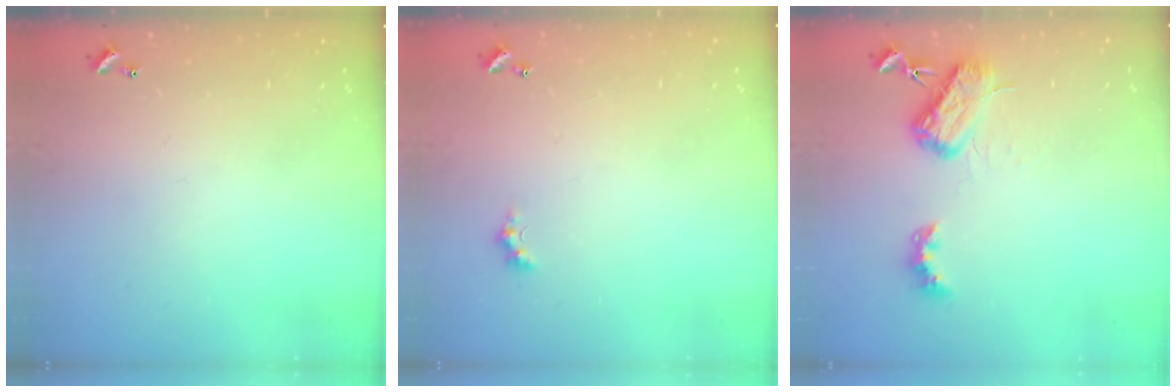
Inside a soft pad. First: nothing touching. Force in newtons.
{"total": 1.1, "press": 1.1, "slide": 0.4}
{"total": 5.3, "press": 5.2, "slide": 0.8}